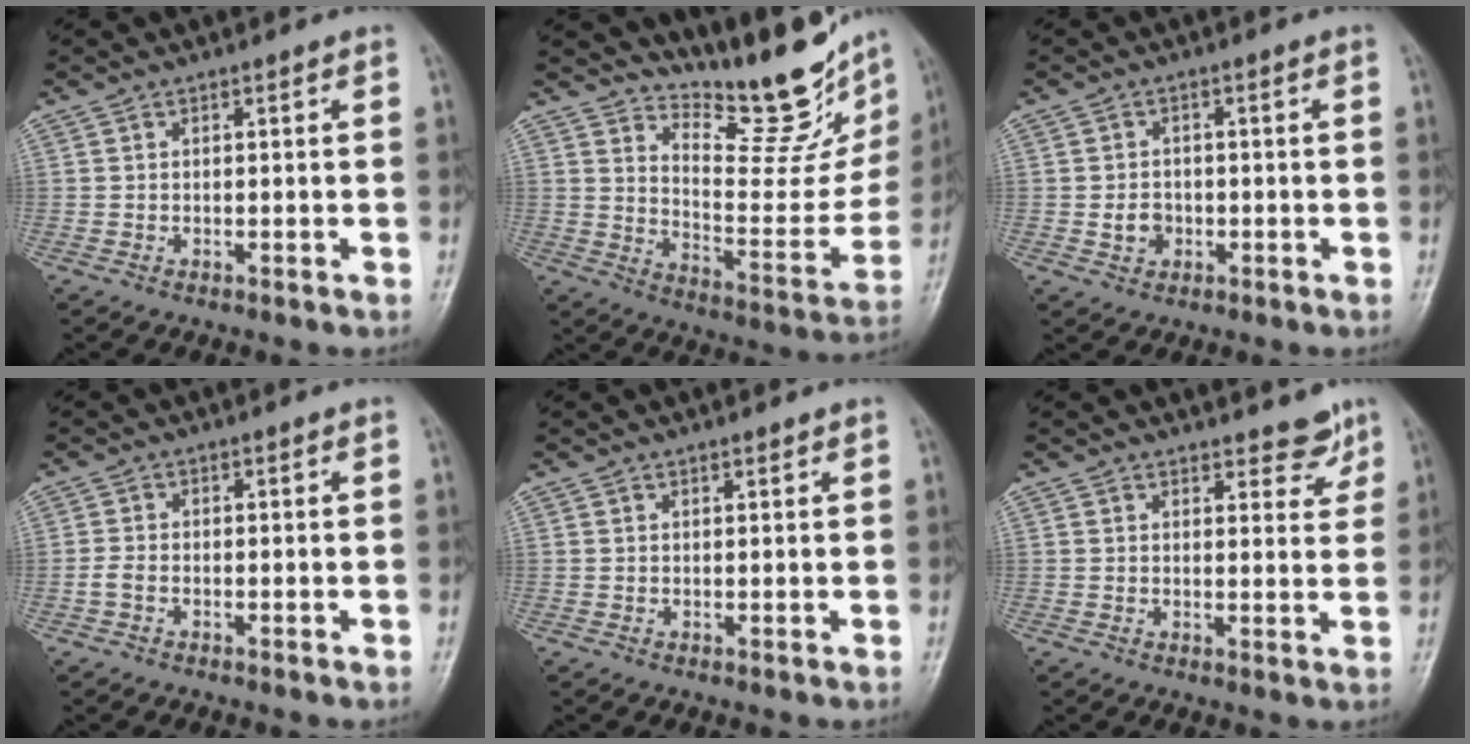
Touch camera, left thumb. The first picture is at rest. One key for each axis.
{"total": 18.3, "fx": 15.3, "fy": 5.3, "fz": 8.5, "tx": -0.072, "ty": -0.126, "tz": 0.223}
{"total": 3.3, "fx": -0.8, "fy": 2.8, "fz": 1.5, "tx": -0.013, "ty": 0.004, "tz": -0.011}
{"total": 1.6, "fx": -0.7, "fy": 0.9, "fz": 1.1, "tx": -0.027, "ty": 0.003, "tz": -0.018}
{"total": 0.9, "fx": 0.7, "fy": 0.3, "fz": 0.4, "tx": -0.006, "ty": -0.004, "tz": 0.010}
{"total": 4.2, "fx": 3.5, "fy": 1.8, "fz": 1.6, "tx": 0.003, "ty": -0.025, "tz": 0.044}